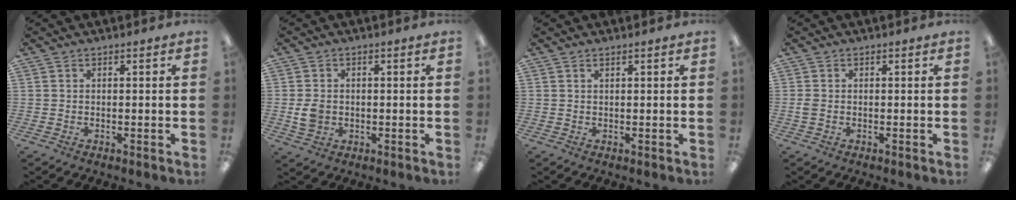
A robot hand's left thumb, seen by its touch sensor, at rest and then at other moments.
{"total": 4.4, "force": [-0.4, 3.6, 2.4], "torque": [-0.041, 0.003, -0.008]}
{"total": 0.6, "force": [0.4, 0.2, 0.3], "torque": [-0.007, 0.002, 0.008]}
{"total": 1.7, "force": [-0.3, 1.1, 1.2], "torque": [-0.022, 0.004, -0.005]}